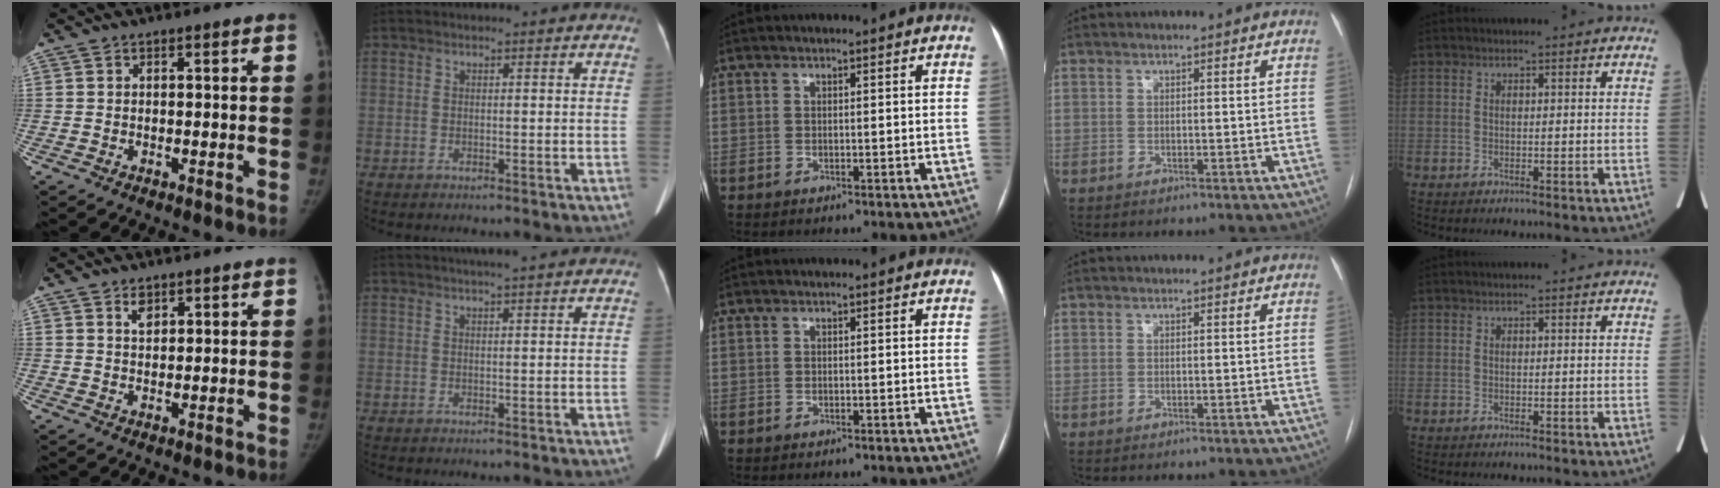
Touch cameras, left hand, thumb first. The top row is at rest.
{"thumb": {"total": 2.2, "force": [1.4, 1.3, 1.1], "torque": [-0.008, -0.010, 0.026]}, "index": {"total": 3.9, "force": [3.2, -0.4, 2.2], "torque": [-0.031, 0.017, 0.042]}}